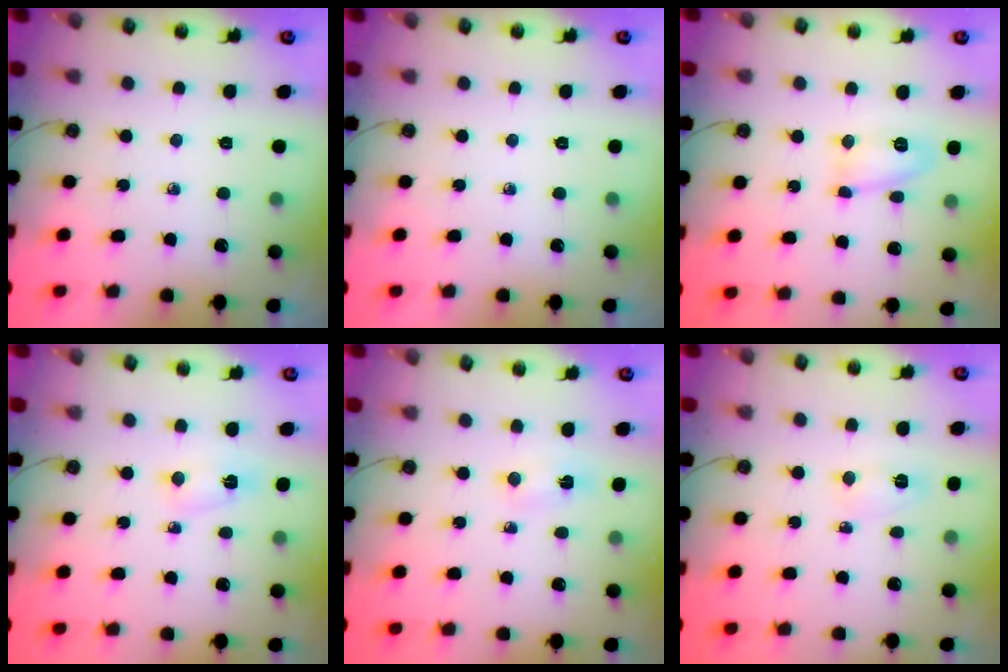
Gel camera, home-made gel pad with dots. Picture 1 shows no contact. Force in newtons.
{"total": 0.0}
{"total": 7.9, "press": 7.9, "slide": 0.5}
{"total": 2.2, "press": 2.1, "slide": 0.6}
{"total": 2.1, "press": 1.6, "slide": 1.3}
{"total": 4.7, "press": 4.7, "slide": 0.7}